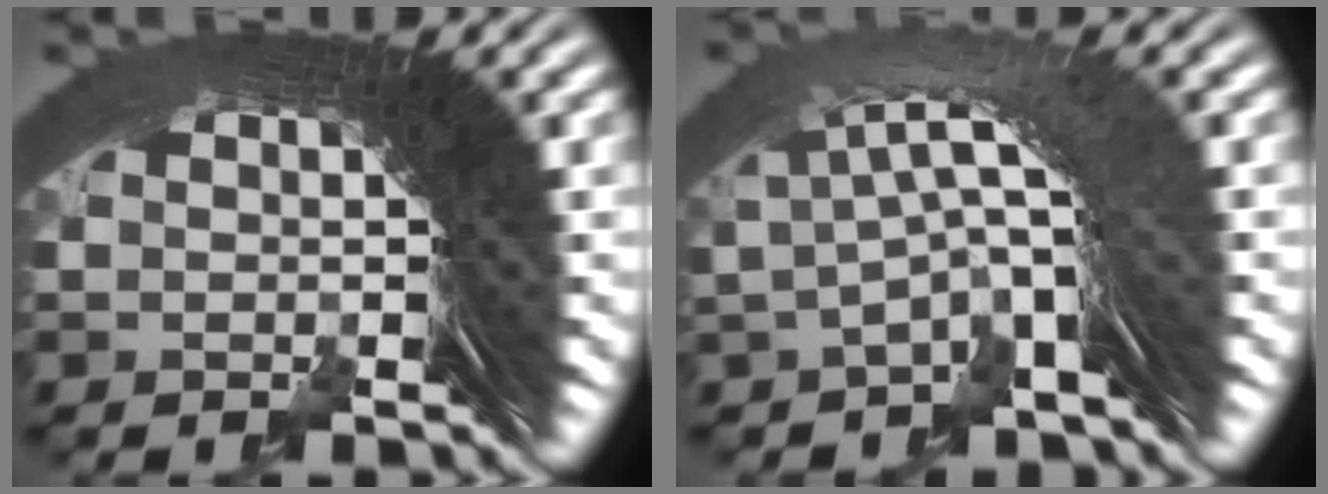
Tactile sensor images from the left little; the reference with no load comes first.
{"total": 2.8, "force": [0.0, 0.2, 2.8], "torque": [-0.044, 0.011, 0.002]}